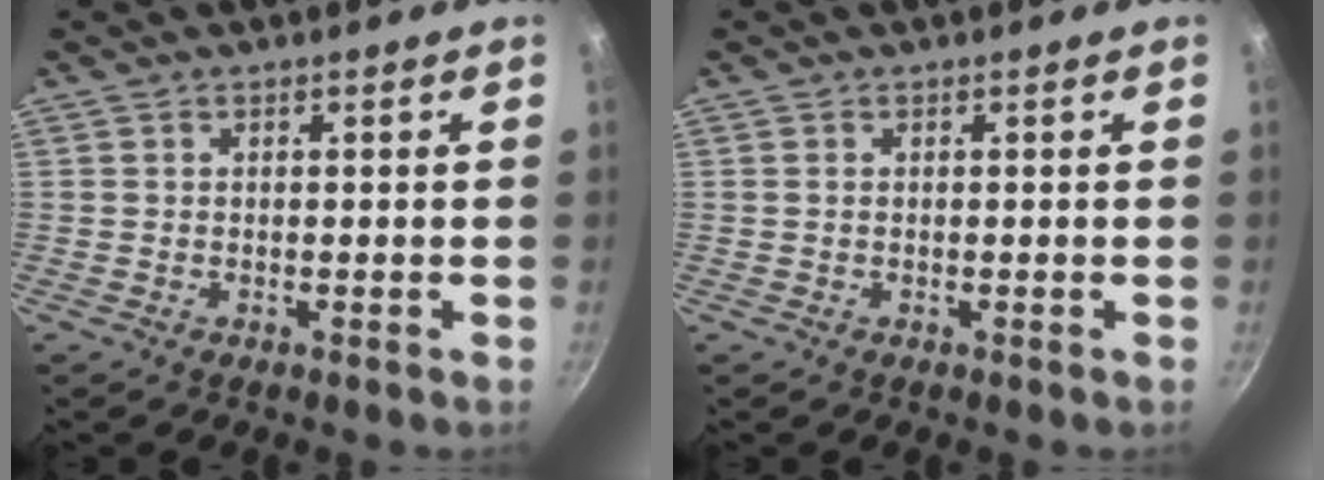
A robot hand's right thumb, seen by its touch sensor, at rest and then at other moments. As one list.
[{"total": 0.0}]